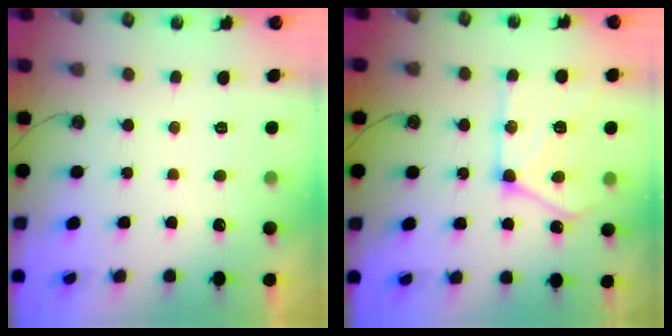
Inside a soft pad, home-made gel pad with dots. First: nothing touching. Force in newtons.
{"total": 18.7, "press": 18.7, "slide": 1.3}